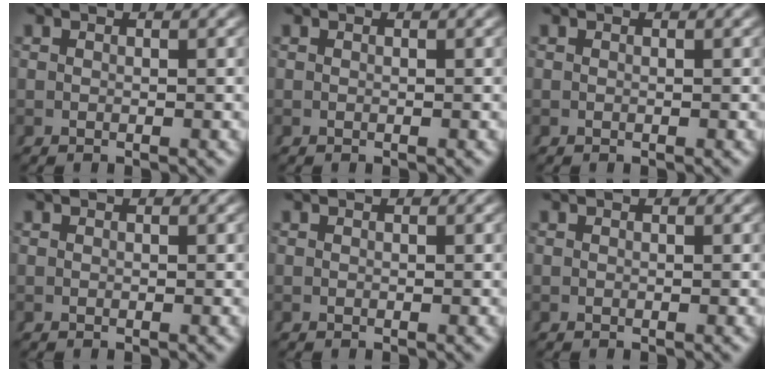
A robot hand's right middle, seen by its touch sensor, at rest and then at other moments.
{"total": 0.0}
{"total": 0.0}
{"total": 0.0}
{"total": 0.0}
{"total": 0.0}